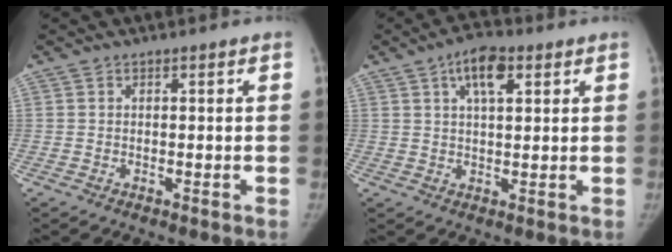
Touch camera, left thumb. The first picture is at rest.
{"total": 7.2, "force": [3.3, 3.2, 5.6], "torque": [-0.083, -0.001, 0.052]}